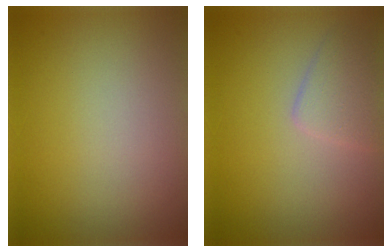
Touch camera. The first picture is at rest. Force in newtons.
{"total": 2.4, "press": 2.4, "slide": 0.0}